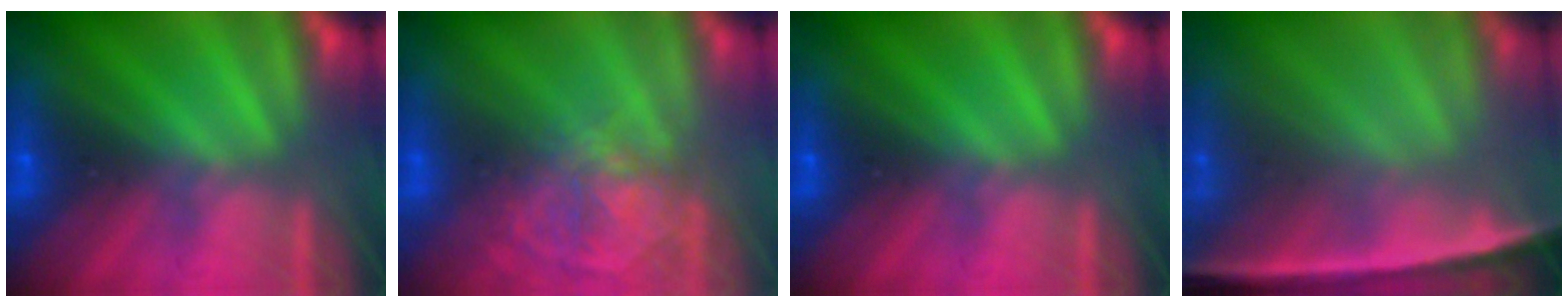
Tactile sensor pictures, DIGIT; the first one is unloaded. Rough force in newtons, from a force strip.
{"total": 3.7}
{"total": 0.0}
{"total": 7.2}